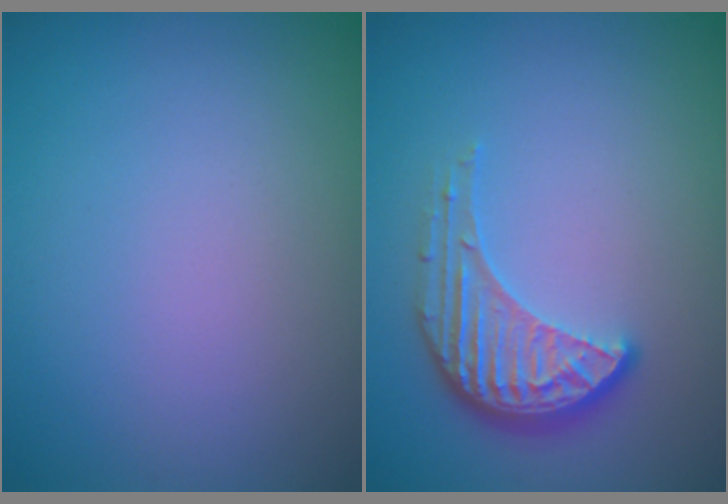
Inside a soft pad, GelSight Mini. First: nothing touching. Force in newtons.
{"total": 4.0, "press": 3.1, "slide": 2.6}